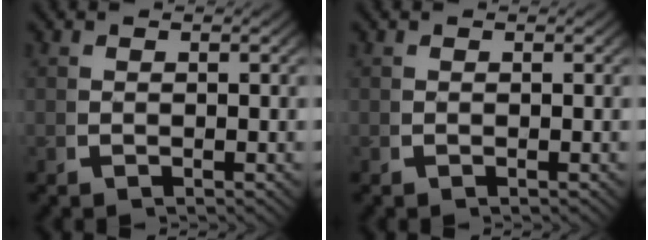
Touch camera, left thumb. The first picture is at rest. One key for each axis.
{"total": 0.0}